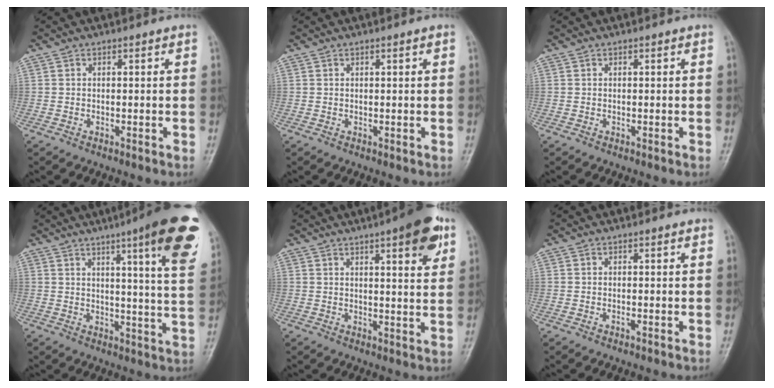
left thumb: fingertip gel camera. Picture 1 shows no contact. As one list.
[{"total": 0.8, "force": [0.4, 0.0, 0.7], "torque": [-0.012, 0.001, 0.006]}, {"total": 0.0}, {"total": 17.0, "force": [8.9, 1.8, 14.4], "torque": [-0.170, -0.040, 0.108]}, {"total": 9.8, "force": [5.1, 2.2, 8.1], "torque": [-0.093, -0.018, 0.062]}, {"total": 0.5, "force": [-0.1, 0.0, 0.5], "torque": [-0.011, 0.004, 0.001]}]